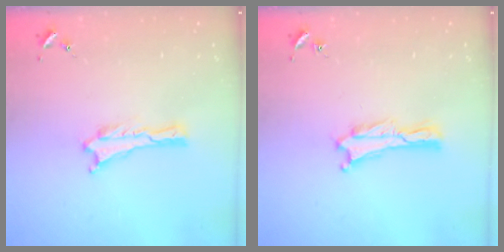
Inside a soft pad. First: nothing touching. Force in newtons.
{"total": 0.0}